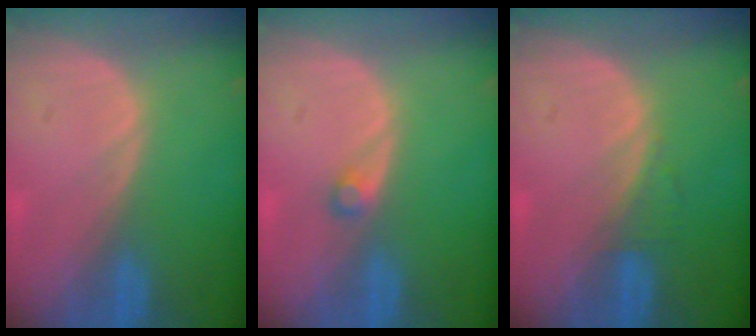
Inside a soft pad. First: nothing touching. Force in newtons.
{"total": 1.3, "press": 1.2, "slide": 0.3}
{"total": 1.2, "press": 1.2, "slide": 0.1}